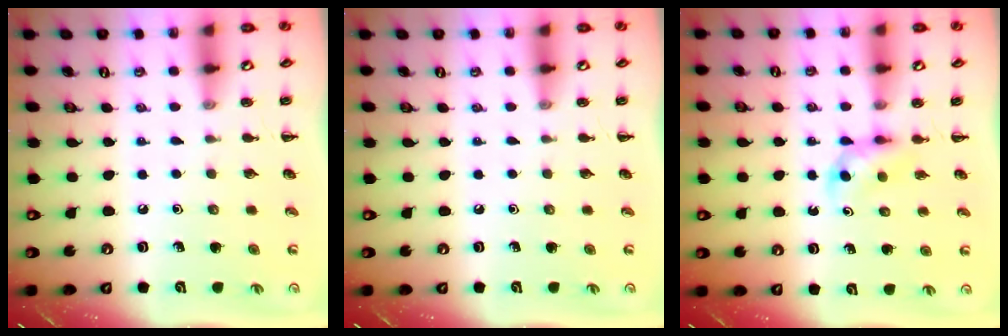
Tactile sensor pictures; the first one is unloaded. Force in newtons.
{"total": 0.0}
{"total": 3.9, "press": 3.6, "slide": 1.6}